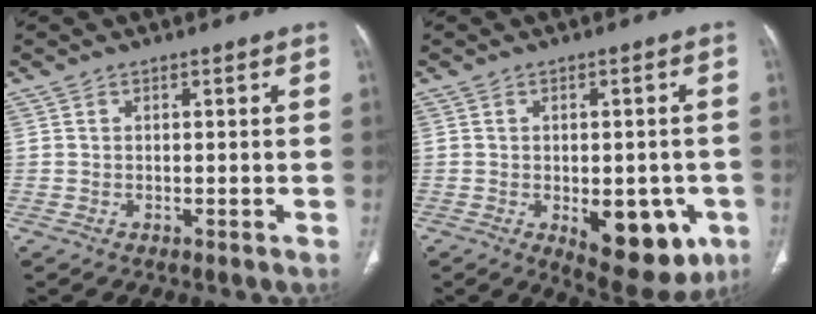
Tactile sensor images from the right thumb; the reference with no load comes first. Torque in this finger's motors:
{"motor_torque": [0.95, 2.11, 0.74, -0.76, 0.05]}